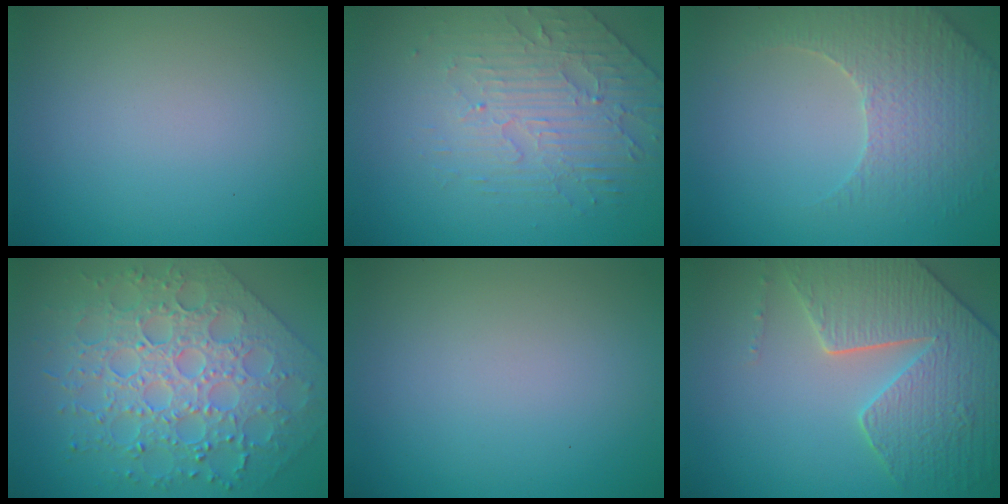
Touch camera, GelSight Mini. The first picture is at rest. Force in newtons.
{"total": 4.5, "press": 3.4, "slide": 3.0}
{"total": 3.8, "press": 3.7, "slide": 0.9}
{"total": 6.8, "press": 6.0, "slide": 3.3}
{"total": 0.0}
{"total": 6.6, "press": 5.7, "slide": 3.4}